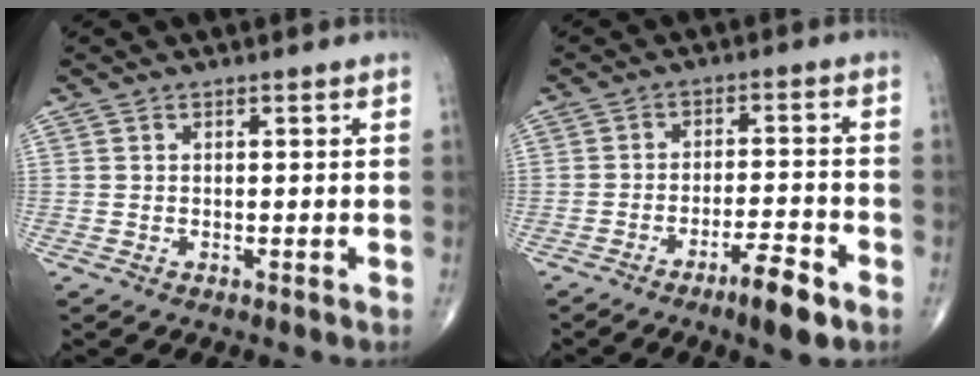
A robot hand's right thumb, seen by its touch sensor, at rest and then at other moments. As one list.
[{"total": 7.2, "force": [-4.5, 1.4, 5.4], "torque": [-0.087, 0.023, -0.071]}]